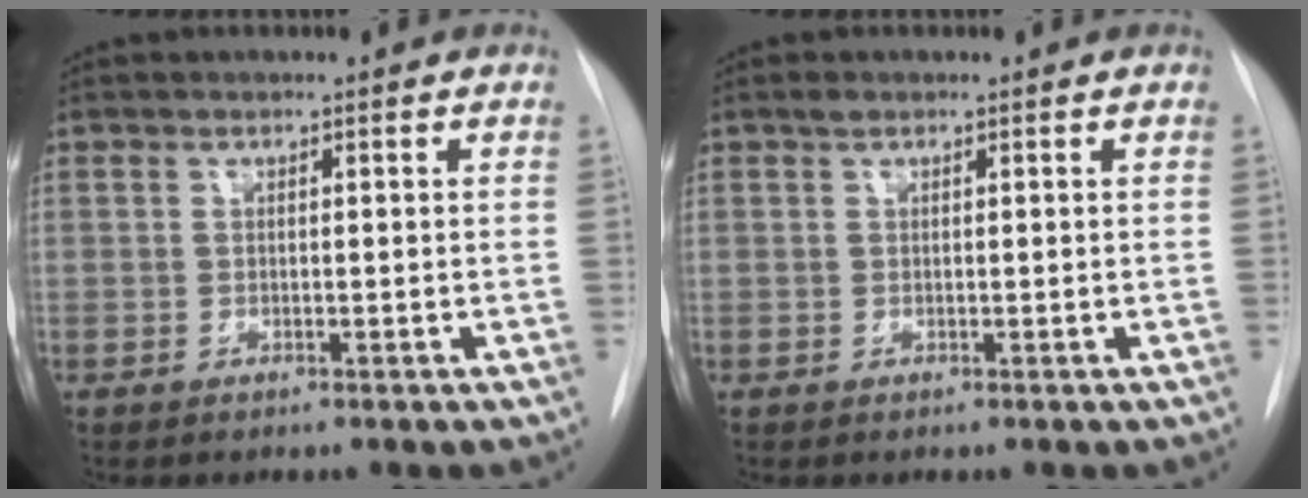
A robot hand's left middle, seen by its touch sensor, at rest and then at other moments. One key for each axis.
{"total": 0.6, "fx": 0.5, "fy": 0.2, "fz": 0.3, "tx": -0.010, "ty": 0.005, "tz": 0.010}